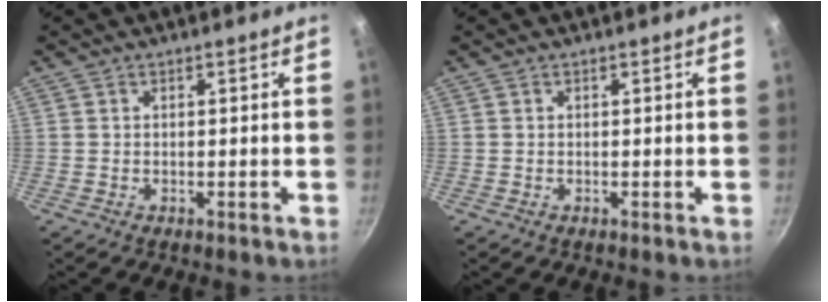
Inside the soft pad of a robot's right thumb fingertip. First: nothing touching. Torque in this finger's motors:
{"motor_torque": [-0.17, 0.16, 0.02, -0.03, 0.02]}